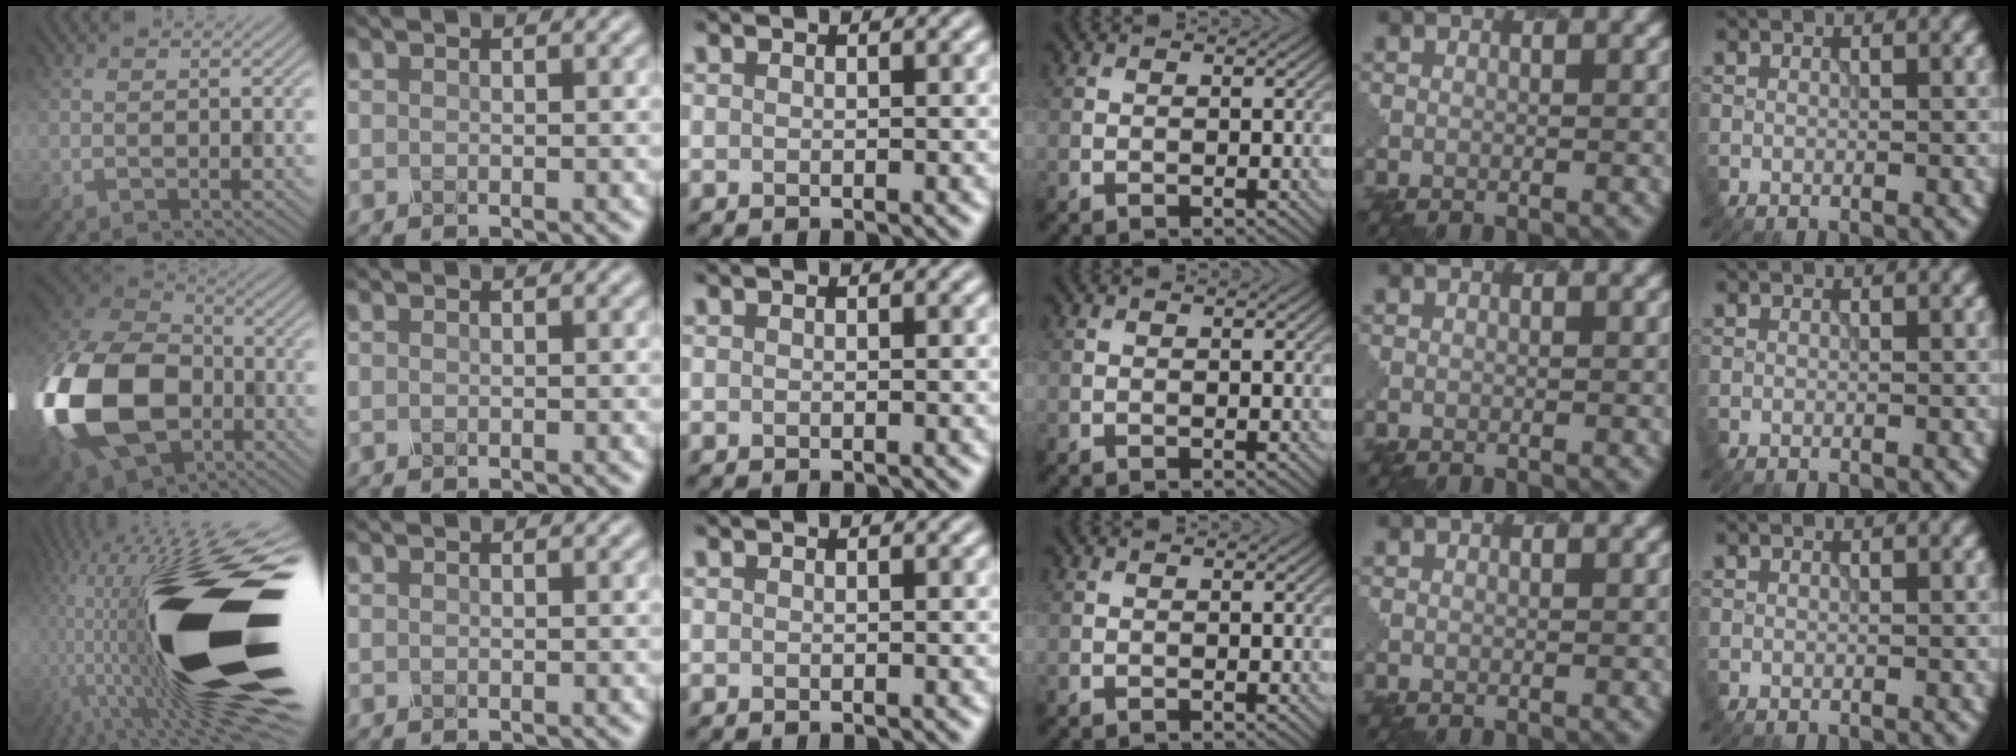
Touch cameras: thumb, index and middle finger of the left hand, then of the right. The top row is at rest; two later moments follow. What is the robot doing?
{"motion": "dispense", "object": "spray bottle"}